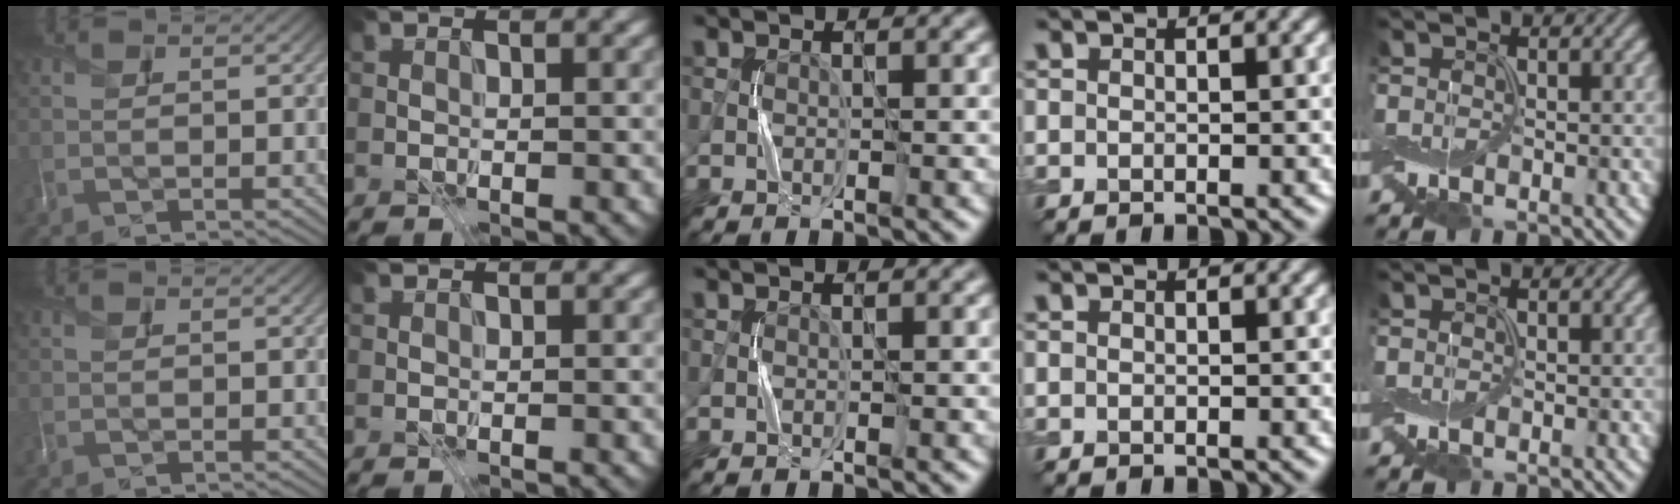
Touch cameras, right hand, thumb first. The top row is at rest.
{}